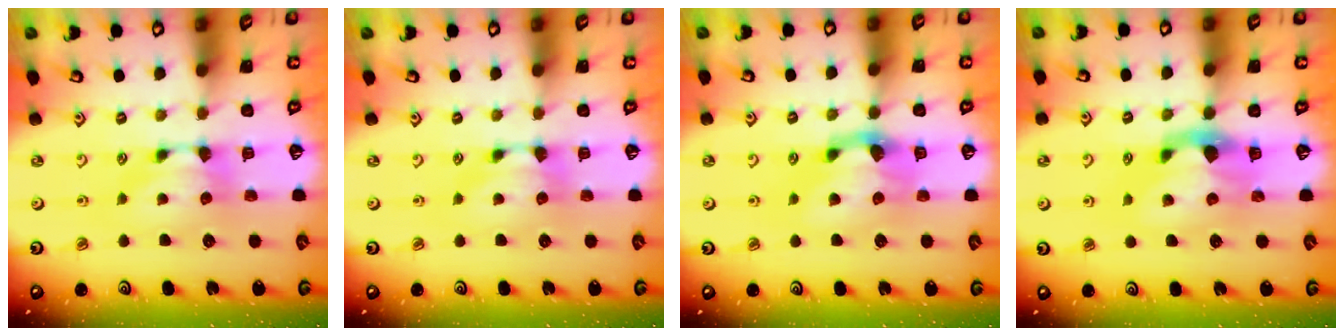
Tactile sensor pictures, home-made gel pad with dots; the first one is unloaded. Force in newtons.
{"total": 0.0}
{"total": 2.6, "press": 1.9, "slide": 1.7}
{"total": 2.8, "press": 2.5, "slide": 1.3}